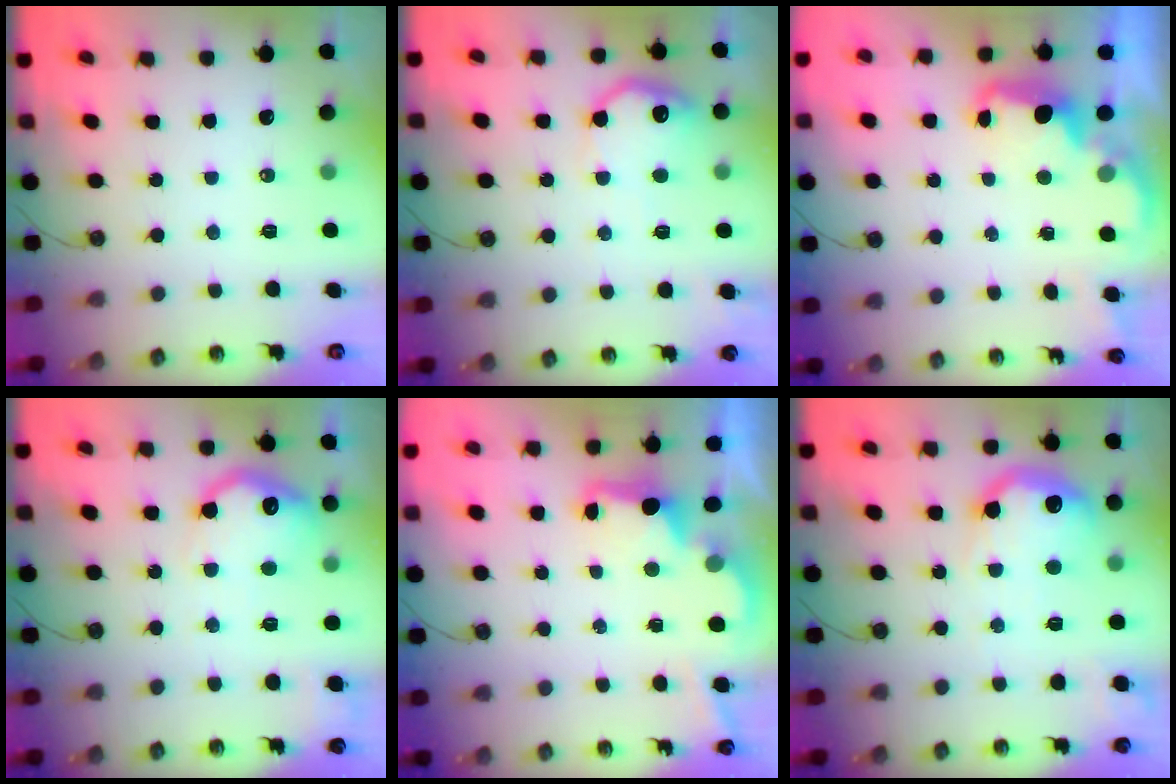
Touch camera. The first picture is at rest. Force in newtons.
{"total": 12.4, "press": 12.4, "slide": 0.8}
{"total": 2.6, "press": 2.5, "slide": 0.7}
{"total": 16.1, "press": 16.0, "slide": 1.0}
{"total": 2.6, "press": 2.5, "slide": 0.8}
{"total": 18.2, "press": 18.1, "slide": 1.5}